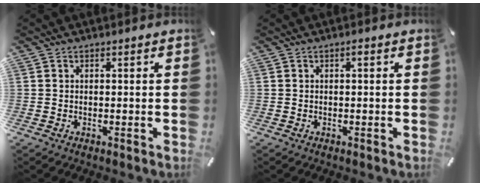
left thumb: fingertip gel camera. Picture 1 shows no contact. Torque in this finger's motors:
{"motor_torque": [-0.06, 0.16, 0.04, -0.40, 0.06]}